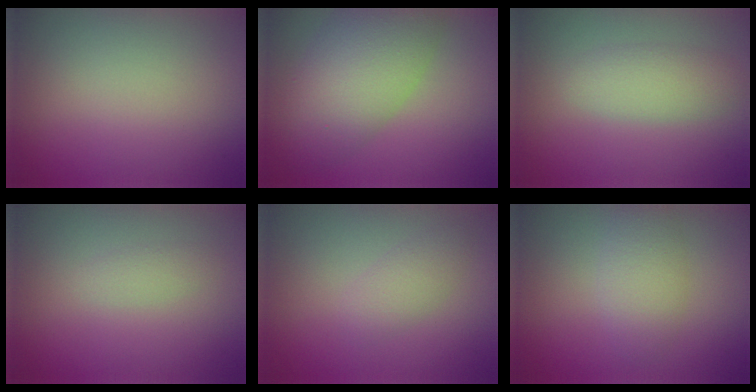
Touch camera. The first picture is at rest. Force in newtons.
{"total": 7.7, "press": 7.7, "slide": 0.4}
{"total": 2.6, "press": 2.6, "slide": 0.1}
{"total": 0.9, "press": 0.9, "slide": 0.0}
{"total": 1.7, "press": 1.7, "slide": 0.1}
{"total": 2.8, "press": 2.8, "slide": 0.1}